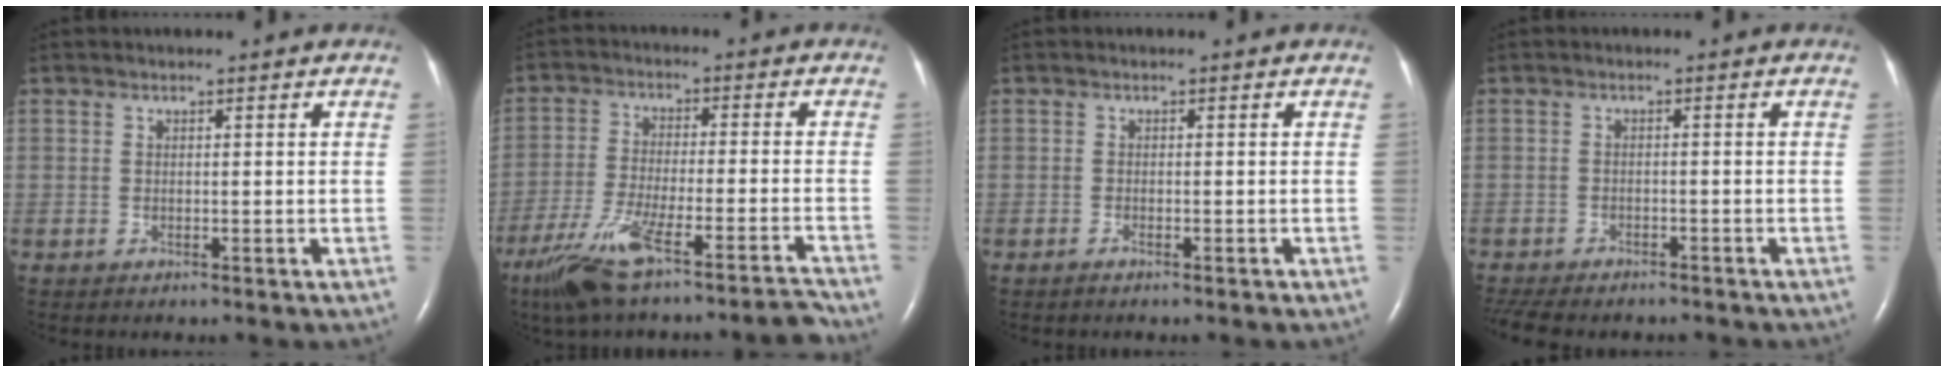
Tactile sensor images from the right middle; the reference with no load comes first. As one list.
[{"total": 12.8, "force": [-10.2, -0.1, 7.8], "torque": [-0.146, -0.014, -0.174]}, {"total": 1.0, "force": [-0.9, 0.1, 0.5], "torque": [-0.014, -0.001, -0.013]}, {"total": 11.7, "force": [-10.0, 3.7, 4.8], "torque": [-0.101, -0.009, -0.133]}]